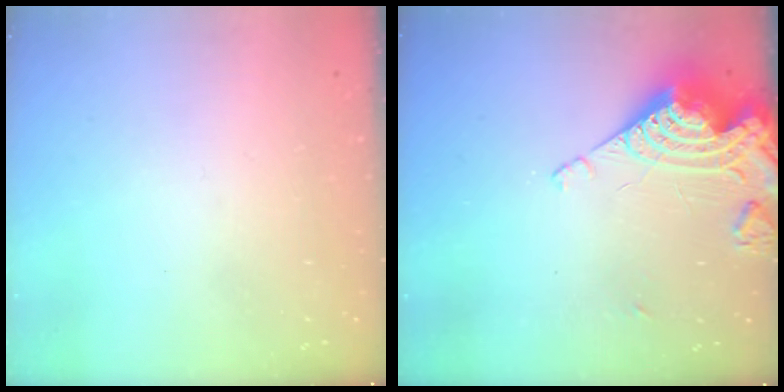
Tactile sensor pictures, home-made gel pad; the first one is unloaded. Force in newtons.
{"total": 14.1, "press": 14.0, "slide": 1.5}